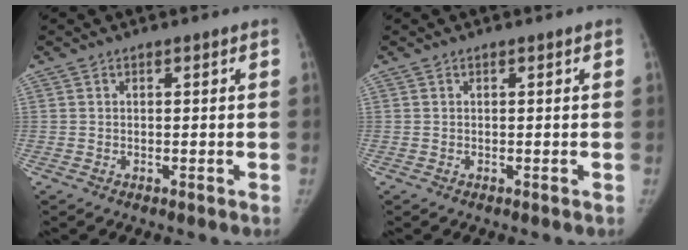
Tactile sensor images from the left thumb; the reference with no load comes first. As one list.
[{"total": 0.0}]